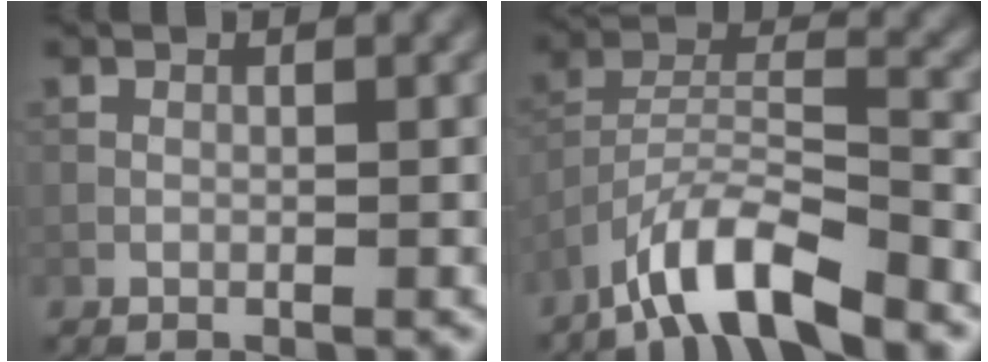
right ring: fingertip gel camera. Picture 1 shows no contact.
{"total": 7.5, "force": [-5.7, 1.6, 4.5], "torque": [-0.082, 0.003, -0.108]}